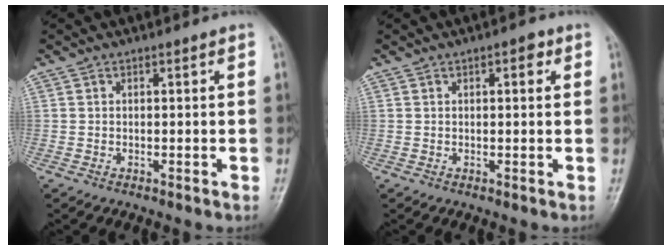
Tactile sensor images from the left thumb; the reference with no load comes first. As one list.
[{"total": 2.2, "force": [0.9, 0.9, 1.8], "torque": [-0.019, 0.001, 0.009]}]